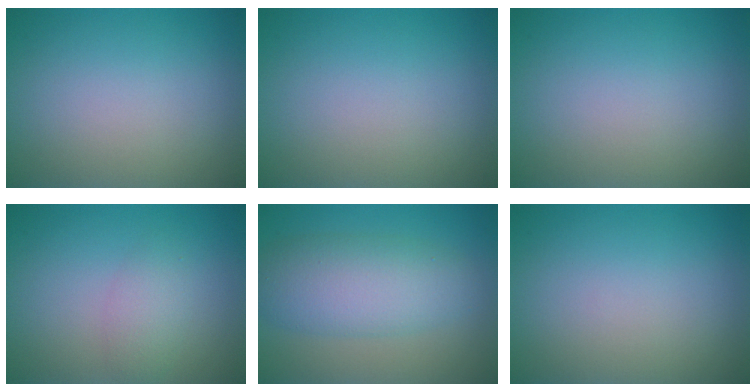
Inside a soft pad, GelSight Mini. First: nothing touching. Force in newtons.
{"total": 0.0}
{"total": 0.0}
{"total": 2.0, "press": 2.0, "slide": 0.1}
{"total": 6.2, "press": 6.2, "slide": 0.0}
{"total": 0.0}